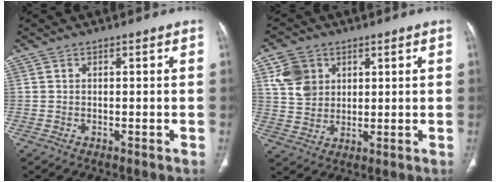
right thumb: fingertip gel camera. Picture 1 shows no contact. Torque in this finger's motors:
{"motor_torque": [0.23, 2.16, 0.84, 0.74, -0.03]}